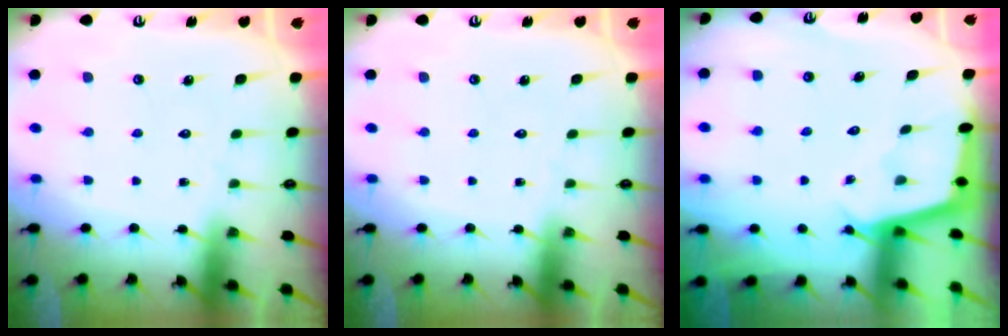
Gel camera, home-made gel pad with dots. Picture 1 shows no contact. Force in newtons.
{"total": 0.0}
{"total": 2.5, "press": 2.5, "slide": 0.2}